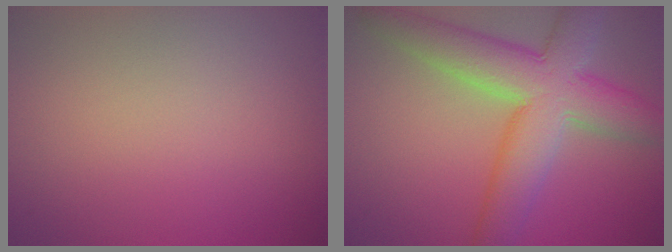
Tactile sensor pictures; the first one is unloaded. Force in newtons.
{"total": 9.5, "press": 9.5, "slide": 0.5}